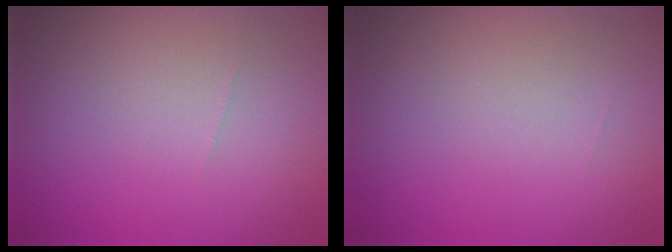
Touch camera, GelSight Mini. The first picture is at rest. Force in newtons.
{"total": 0.0}